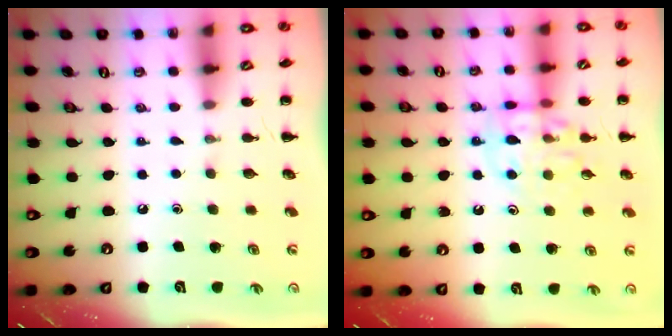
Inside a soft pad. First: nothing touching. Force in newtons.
{"total": 11.6, "press": 11.5, "slide": 1.6}